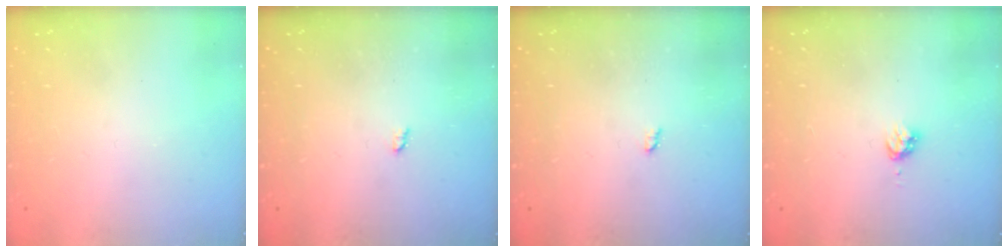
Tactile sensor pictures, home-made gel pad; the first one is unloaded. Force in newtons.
{"total": 1.2, "press": 1.2, "slide": 0.2}
{"total": 1.2, "press": 1.2, "slide": 0.2}
{"total": 3.4, "press": 3.3, "slide": 0.3}